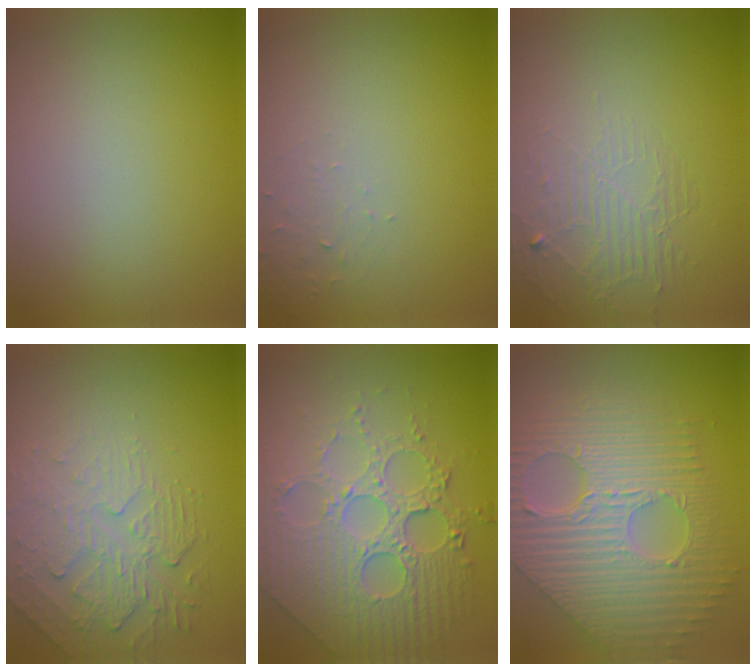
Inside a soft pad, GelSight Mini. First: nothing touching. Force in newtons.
{"total": 1.2, "press": 1.2, "slide": 0.1}
{"total": 2.0, "press": 1.1, "slide": 1.7}
{"total": 2.7, "press": 2.1, "slide": 1.7}
{"total": 8.2, "press": 6.0, "slide": 5.5}
{"total": 9.8, "press": 6.8, "slide": 7.1}